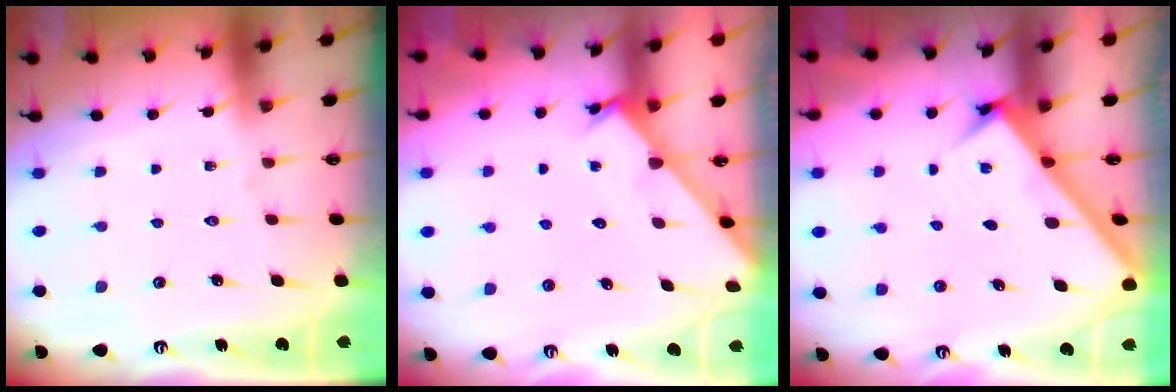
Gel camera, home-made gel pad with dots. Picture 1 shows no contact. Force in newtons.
{"total": 1.2, "press": 1.2, "slide": 0.1}
{"total": 2.9, "press": 2.9, "slide": 0.4}